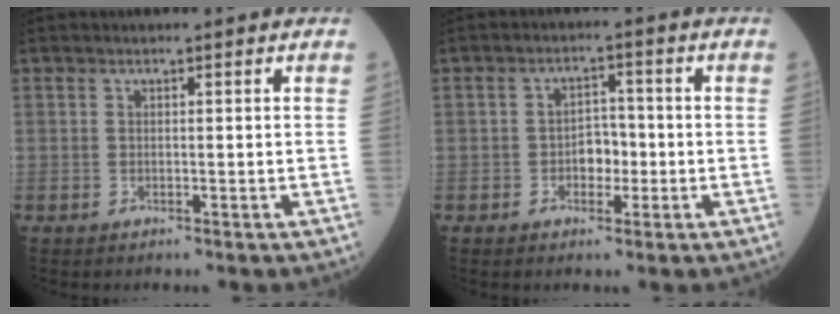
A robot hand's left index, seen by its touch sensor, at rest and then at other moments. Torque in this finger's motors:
{"motor_torque": [0.23, 0.00, 0.07, 0.02]}